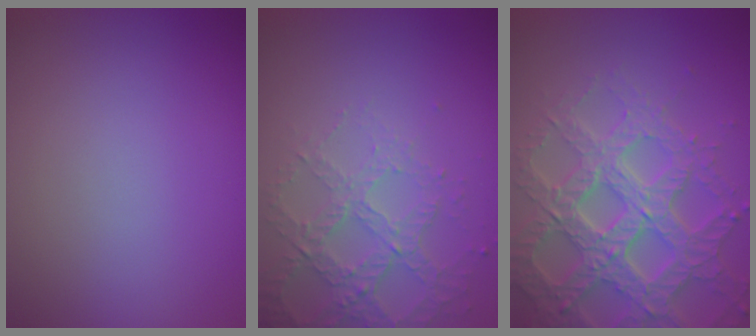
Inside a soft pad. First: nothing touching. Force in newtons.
{"total": 4.2, "press": 3.1, "slide": 2.9}
{"total": 7.0, "press": 6.7, "slide": 1.8}